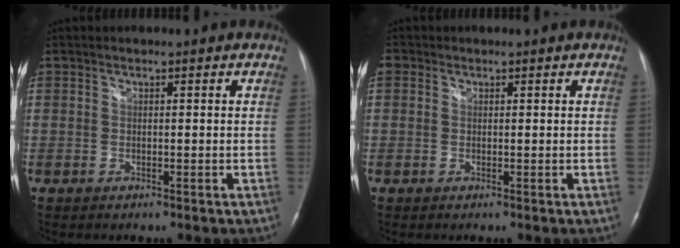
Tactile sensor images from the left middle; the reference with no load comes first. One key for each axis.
{"total": 1.4, "fx": 0.5, "fy": 1.2, "fz": 0.5, "tx": -0.009, "ty": 0.011, "tz": 0.008}